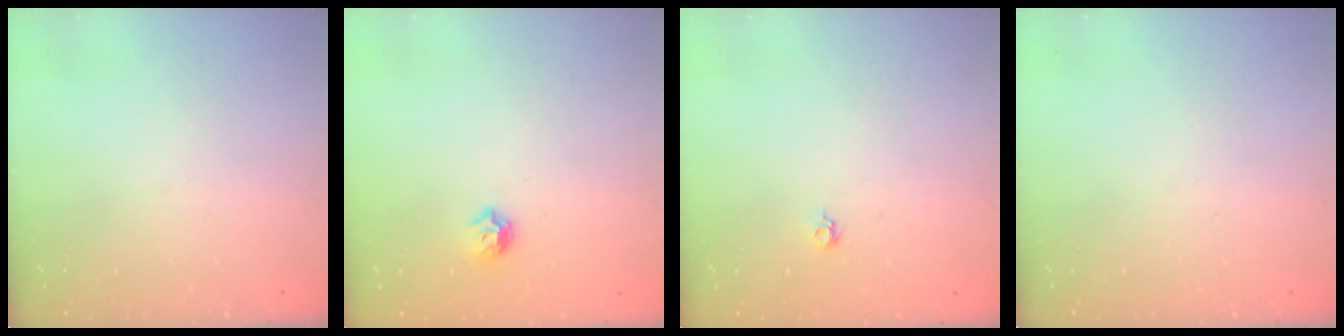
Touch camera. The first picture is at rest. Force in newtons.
{"total": 5.3, "press": 5.2, "slide": 1.2}
{"total": 3.7, "press": 3.6, "slide": 0.7}
{"total": 0.0}